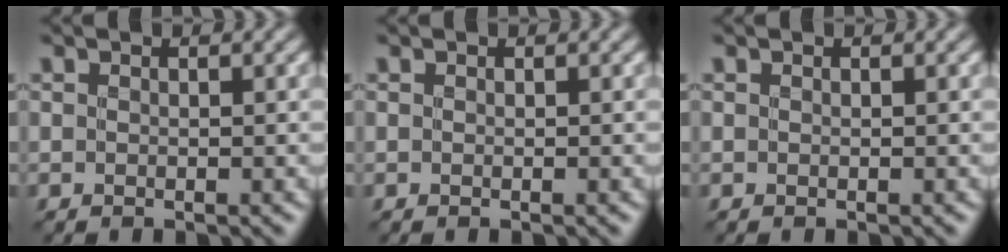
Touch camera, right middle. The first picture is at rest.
{"total": 0.0}
{"total": 0.0}